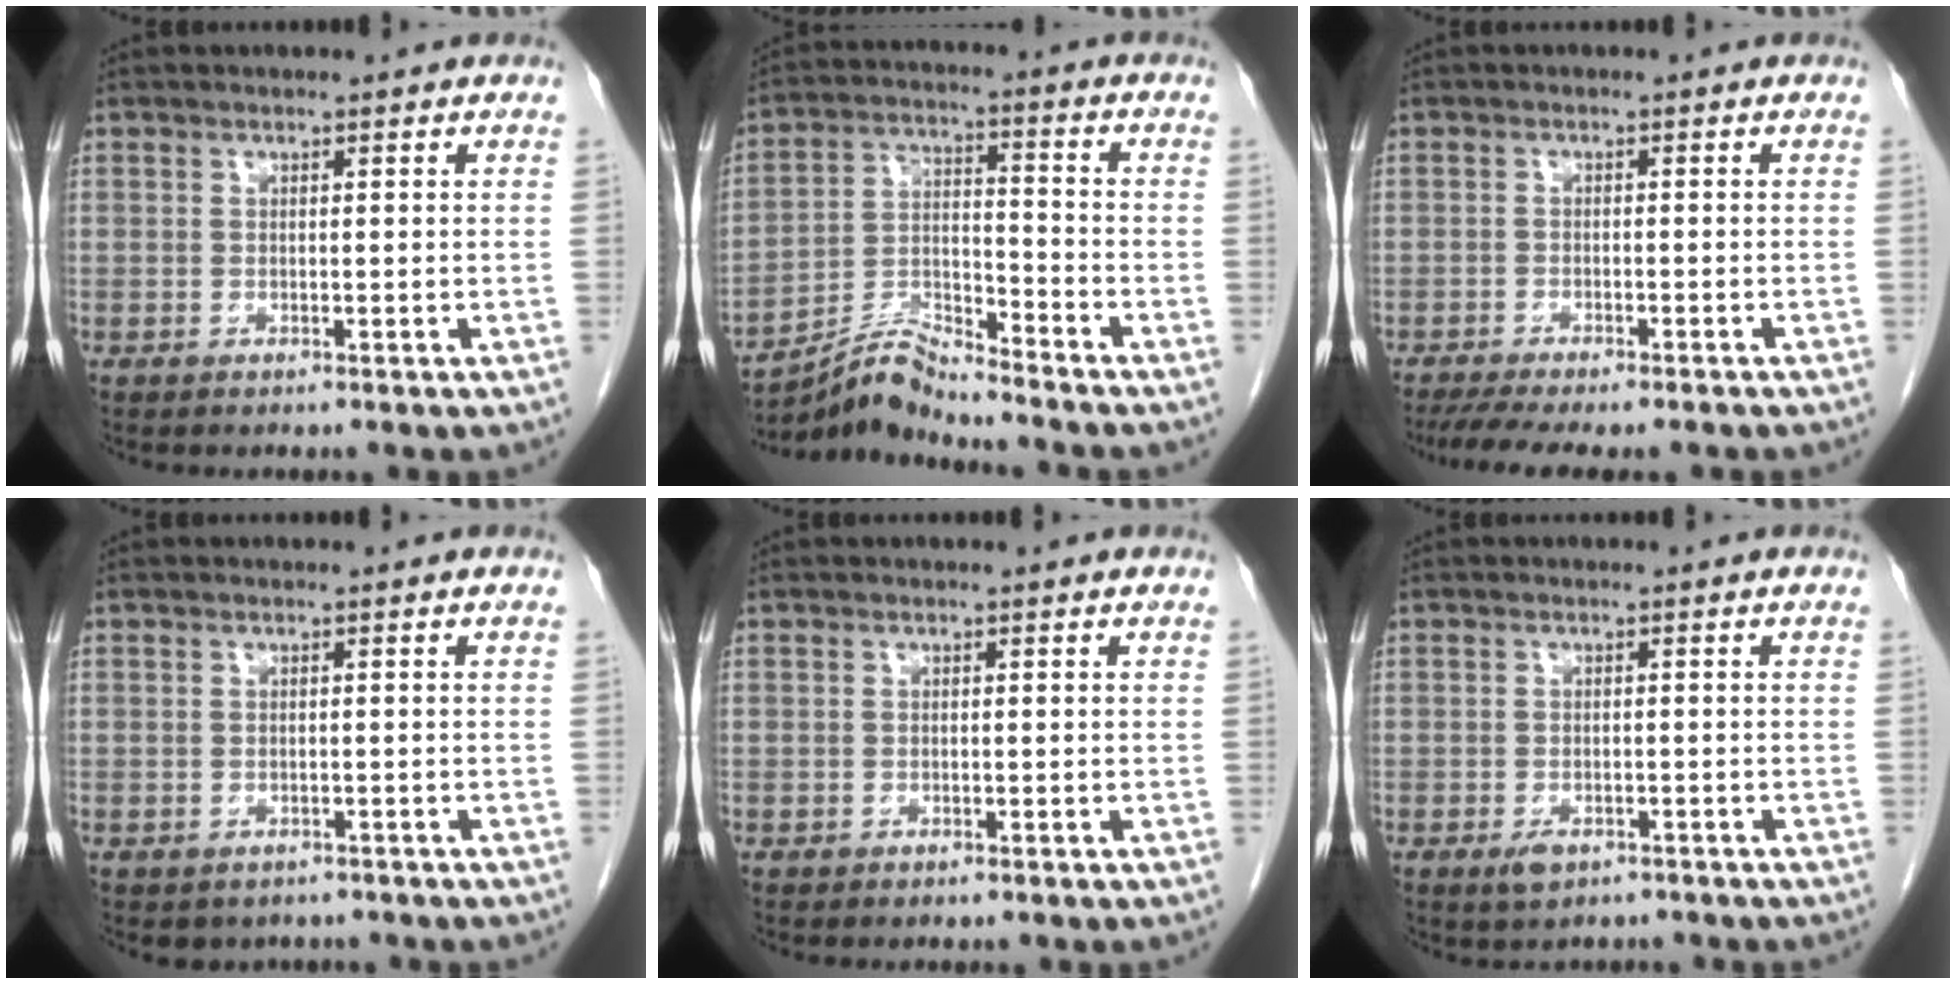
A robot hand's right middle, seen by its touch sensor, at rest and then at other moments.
{"total": 7.5, "force": [-7.4, -0.8, 1.1], "torque": [-0.031, 0.010, -0.137]}
{"total": 9.8, "force": [-8.2, 1.9, 4.9], "torque": [-0.070, -0.007, -0.119]}
{"total": 3.1, "force": [-2.5, 1.8, 0.4], "torque": [-0.003, 0.005, -0.031]}
{"total": 0.0}
{"total": 2.5, "force": [-1.6, 1.3, 1.3], "torque": [-0.029, -0.001, -0.016]}